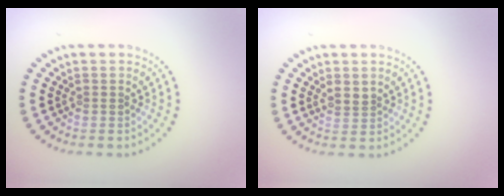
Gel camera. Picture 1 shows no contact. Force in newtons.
{"total": 1.5, "press": 1.1, "slide": 0.9}